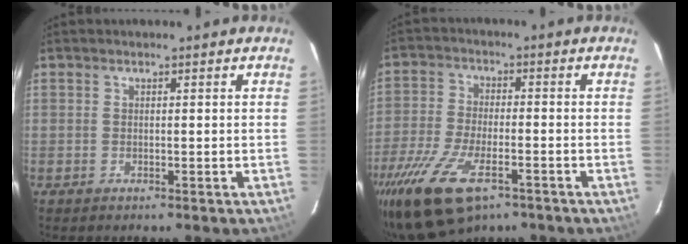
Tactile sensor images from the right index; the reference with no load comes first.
{"total": 14.8, "force": [-9.1, 6.2, 9.9], "torque": [-0.224, -0.039, -0.172]}